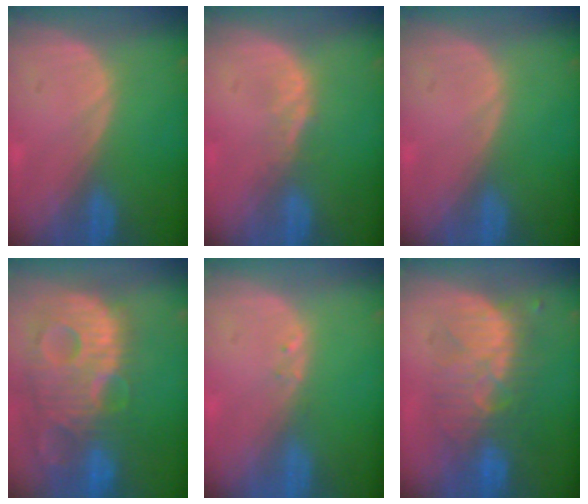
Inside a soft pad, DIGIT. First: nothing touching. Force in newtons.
{"total": 1.4, "press": 1.4, "slide": 0.1}
{"total": 0.0}
{"total": 13.8, "press": 11.9, "slide": 7.1}
{"total": 0.6, "press": 0.6, "slide": 0.1}
{"total": 8.7, "press": 8.7, "slide": 0.8}